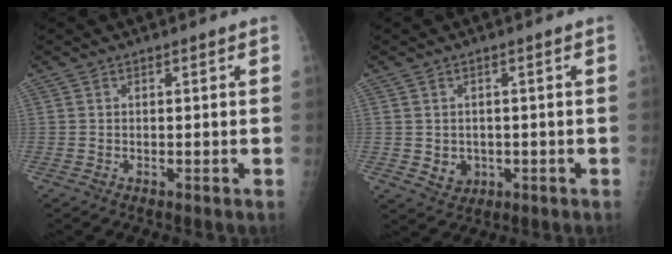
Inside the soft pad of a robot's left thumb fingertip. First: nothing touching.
{"total": 3.7, "force": [-0.5, 3.3, 1.6], "torque": [-0.010, 0.000, 0.004]}